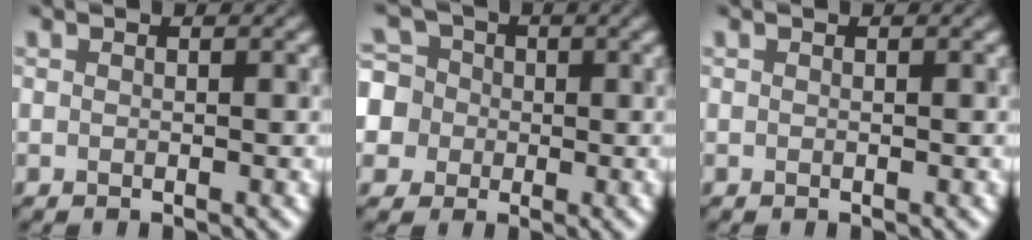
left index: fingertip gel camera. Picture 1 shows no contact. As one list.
[{"total": 7.2, "force": [-0.3, 6.8, 2.3], "torque": [-0.063, 0.033, -0.043]}, {"total": 0.0}]